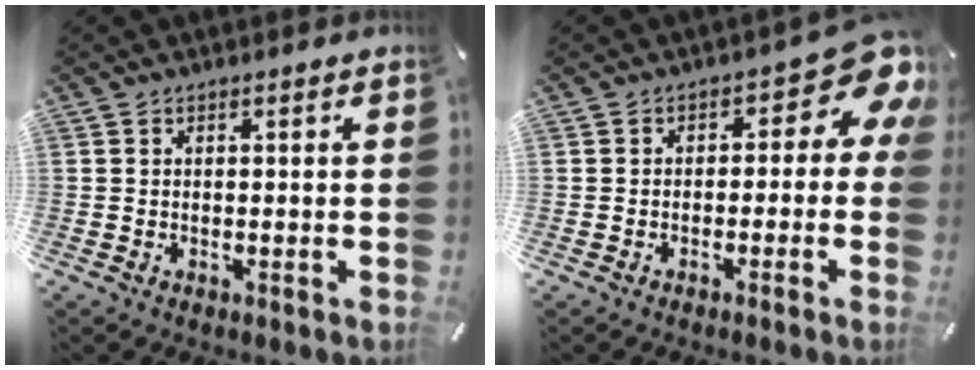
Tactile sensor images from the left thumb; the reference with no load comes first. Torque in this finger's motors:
{"motor_torque": [1.43, 1.72, 0.53, 0.34, 0.08]}